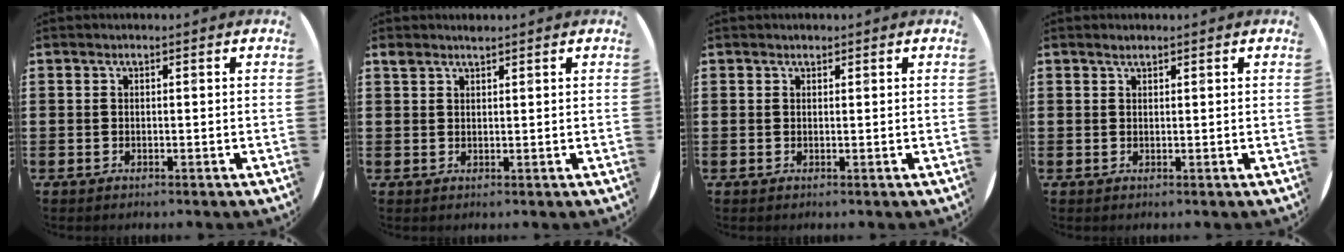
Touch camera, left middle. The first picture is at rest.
{"total": 1.3, "force": [1.3, 0.2, 0.1], "torque": [-0.004, 0.001, 0.024]}
{"total": 0.5, "force": [0.5, 0.2, 0.0], "torque": [-0.001, 0.002, 0.010]}
{"total": 0.8, "force": [0.8, 0.1, 0.3], "torque": [-0.006, 0.002, 0.014]}